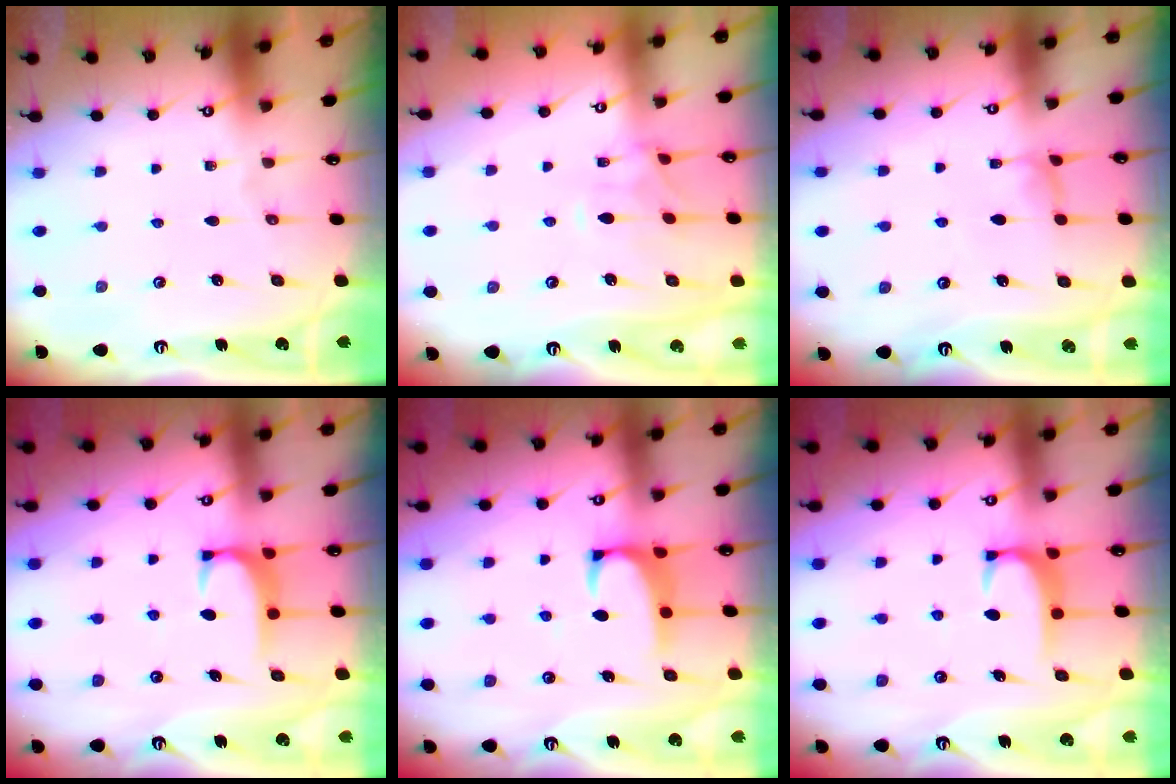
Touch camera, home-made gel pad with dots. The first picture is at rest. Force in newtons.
{"total": 1.6, "press": 1.3, "slide": 1.0}
{"total": 0.5, "press": 0.3, "slide": 0.4}
{"total": 1.8, "press": 1.7, "slide": 0.5}
{"total": 1.9, "press": 1.8, "slide": 0.7}
{"total": 1.7, "press": 1.6, "slide": 0.5}